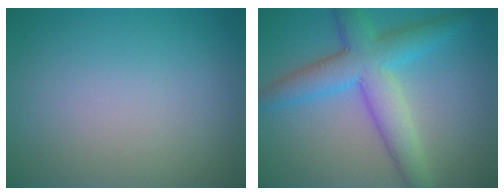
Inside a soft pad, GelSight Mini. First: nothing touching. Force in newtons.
{"total": 6.5, "press": 6.5, "slide": 0.2}